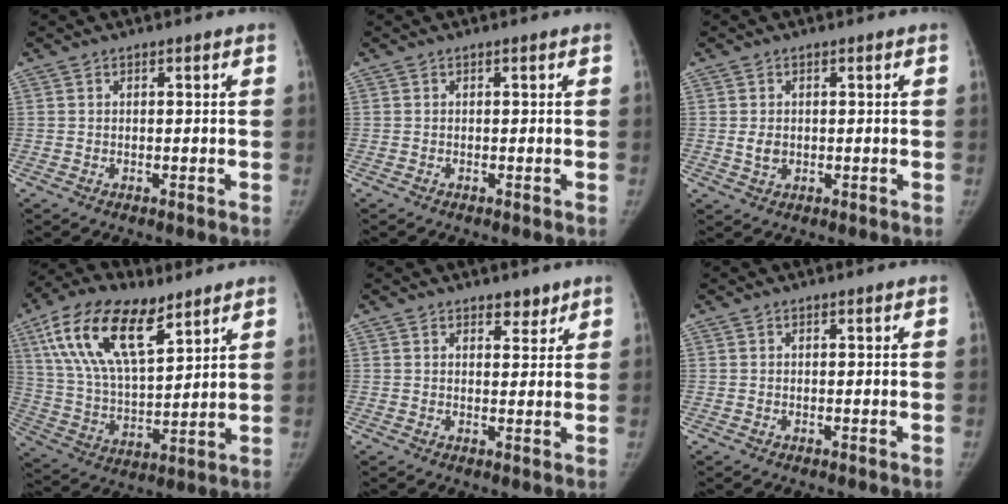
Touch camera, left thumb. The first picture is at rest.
{"total": 0.0}
{"total": 2.5, "force": [0.0, 1.9, 1.6], "torque": [-0.023, -0.003, 0.004]}
{"total": 19.9, "force": [10.7, 9.0, 14.1], "torque": [-0.245, -0.031, 0.201]}
{"total": 2.8, "force": [2.1, 1.4, 1.1], "torque": [0.001, -0.014, 0.030]}
{"total": 0.0}